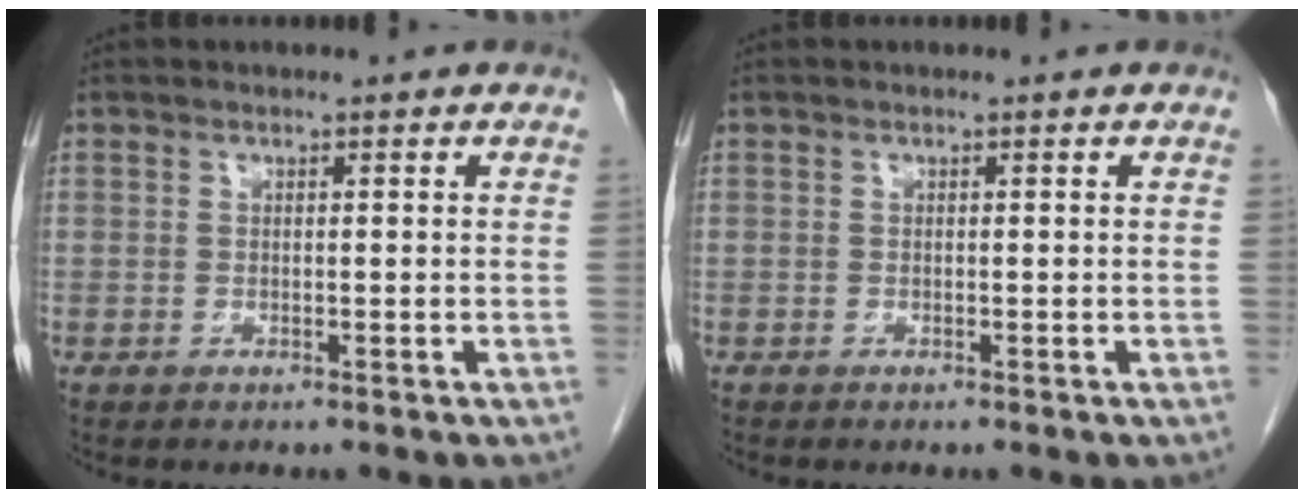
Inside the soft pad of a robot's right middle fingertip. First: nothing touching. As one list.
[{"total": 0.0}]